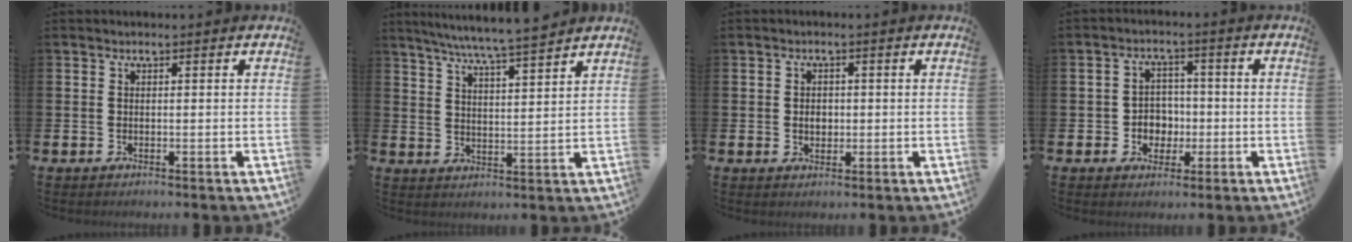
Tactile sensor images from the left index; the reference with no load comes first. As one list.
[{"total": 6.9, "force": [6.5, -0.2, 2.3], "torque": [-0.068, -0.036, 0.115]}, {"total": 2.0, "force": [0.0, 1.6, 1.2], "torque": [-0.006, 0.001, -0.006]}, {"total": 3.8, "force": [-0.6, 3.6, 1.1], "torque": [-0.022, 0.001, -0.020]}]